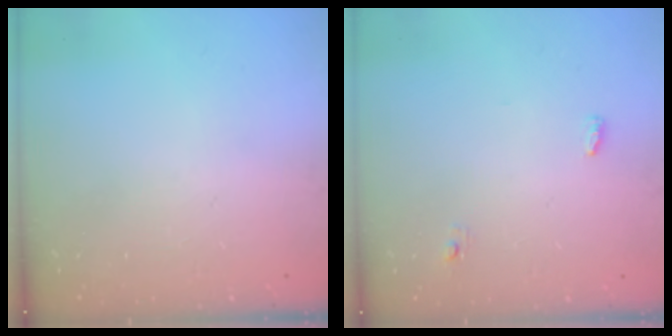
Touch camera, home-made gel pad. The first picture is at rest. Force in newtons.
{"total": 3.6, "press": 3.4, "slide": 1.0}